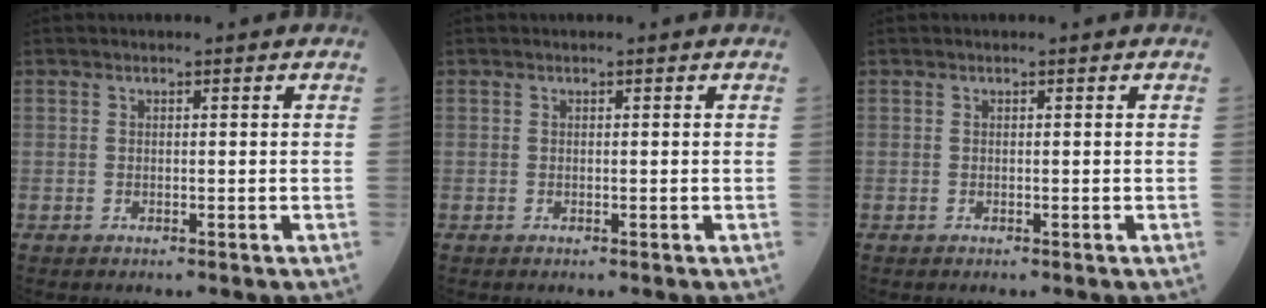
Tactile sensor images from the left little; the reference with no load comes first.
{"total": 0.0}
{"total": 0.0}